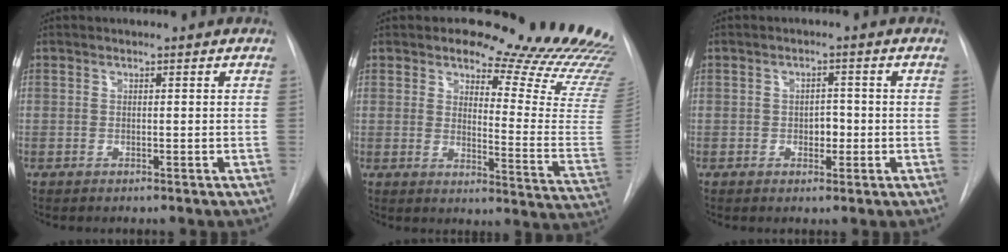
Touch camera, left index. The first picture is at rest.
{"total": 20.1, "force": [18.4, 3.5, 7.2], "torque": [-0.078, -0.142, 0.198]}
{"total": 2.5, "force": [-1.4, 1.4, 1.6], "torque": [-0.017, -0.002, -0.019]}